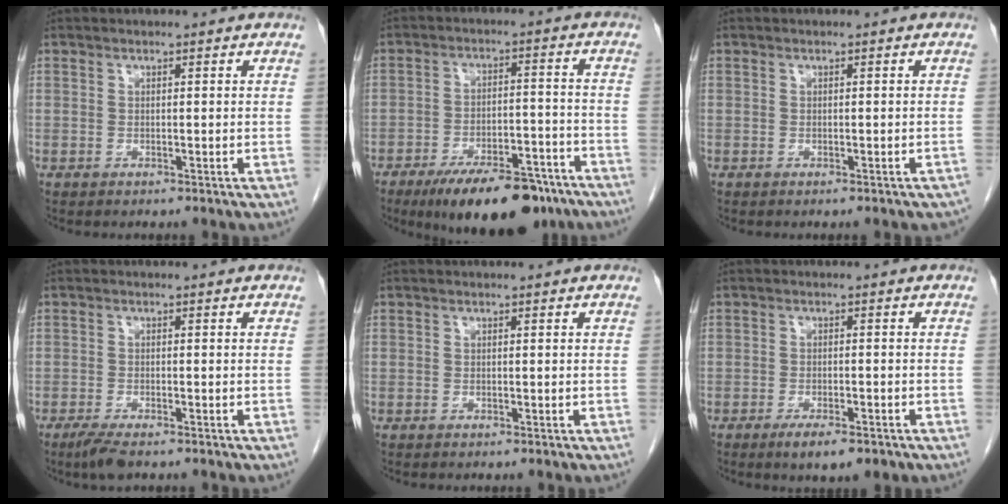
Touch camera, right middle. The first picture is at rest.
{"total": 14.5, "force": [-10.7, 4.4, 8.6], "torque": [-0.119, 0.002, -0.170]}
{"total": 3.4, "force": [-2.9, 1.0, 1.4], "torque": [-0.011, -0.001, -0.029]}
{"total": 3.1, "force": [-2.3, 0.5, 2.0], "torque": [-0.044, -0.009, -0.042]}
{"total": 0.0}
{"total": 5.0, "force": [-3.3, 1.3, 3.6], "torque": [-0.055, -0.007, -0.044]}